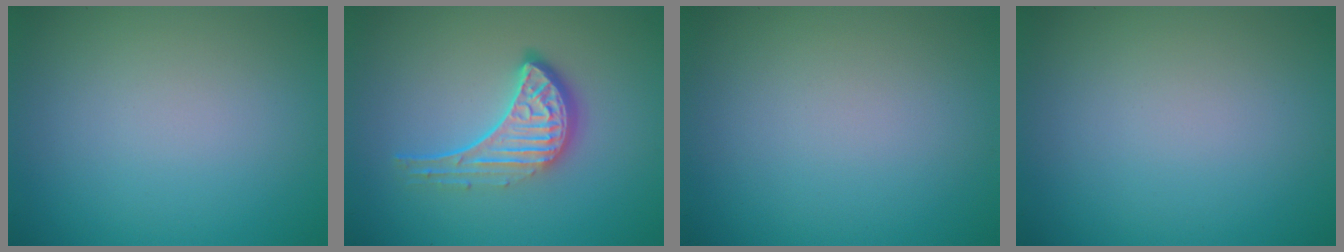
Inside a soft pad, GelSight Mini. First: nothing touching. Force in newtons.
{"total": 4.6, "press": 3.3, "slide": 3.2}
{"total": 0.0}
{"total": 0.0}